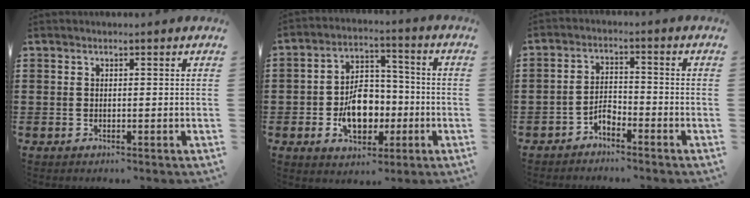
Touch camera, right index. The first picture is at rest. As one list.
[{"total": 9.2, "force": [-2.1, 6.2, 6.5], "torque": [-0.103, 0.006, -0.037]}, {"total": 3.0, "force": [-2.5, 1.1, 1.3], "torque": [-0.036, 0.006, -0.053]}]